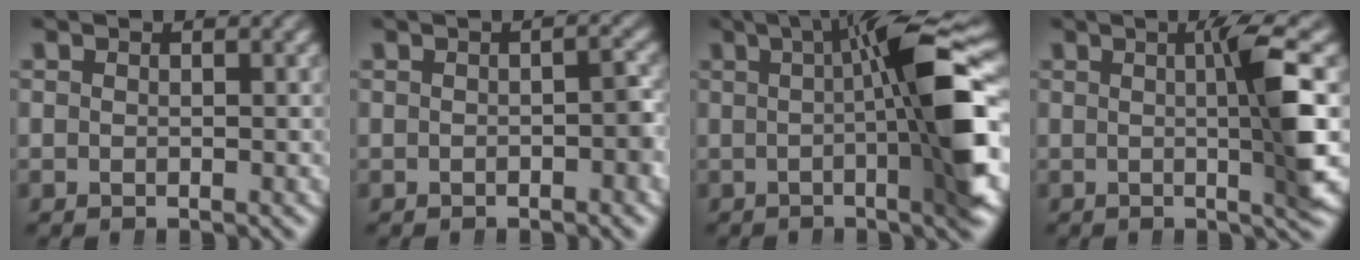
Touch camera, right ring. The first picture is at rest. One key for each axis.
{"total": 1.3, "fx": -0.5, "fy": 0.1, "fz": 1.2, "tx": -0.019, "ty": -0.002, "tz": -0.007}
{"total": 10.6, "fx": 0.5, "fy": 1.3, "fz": 10.5, "tx": -0.151, "ty": 0.015, "tz": 0.004}
{"total": 5.3, "fx": 0.4, "fy": -0.3, "fz": 5.3, "tx": -0.081, "ty": 0.000, "tz": 0.006}